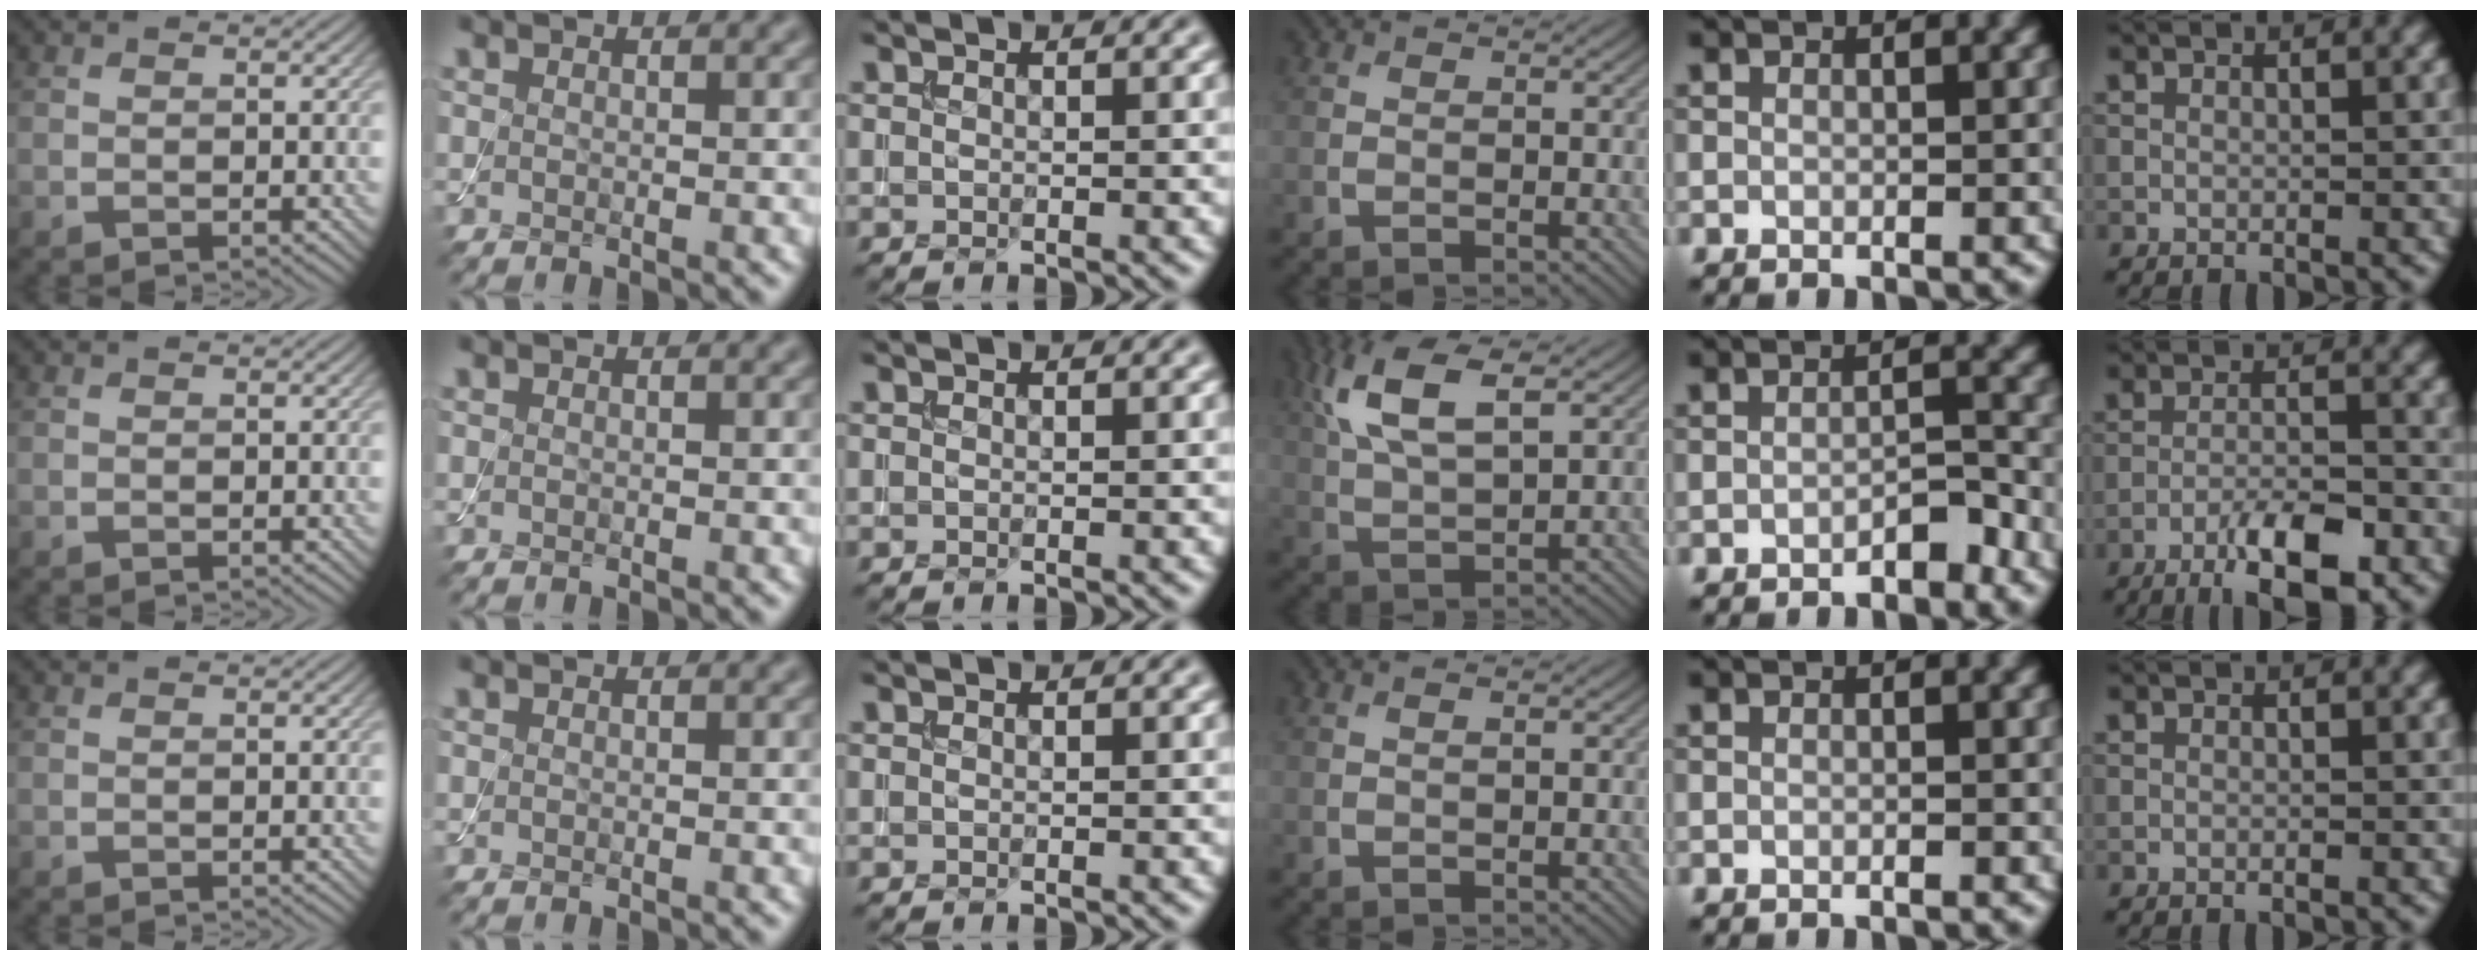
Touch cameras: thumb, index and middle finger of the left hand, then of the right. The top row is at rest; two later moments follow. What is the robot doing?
{"motion": "assemble", "object": "toy tower of hanoi"}